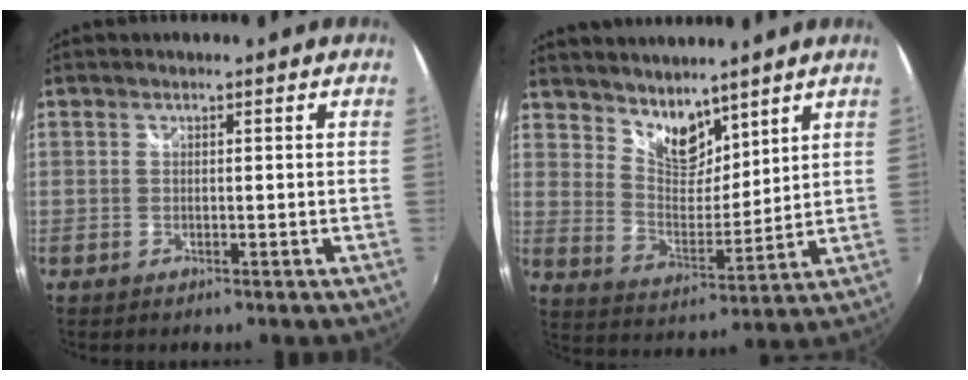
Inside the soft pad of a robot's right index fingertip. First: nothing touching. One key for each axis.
{"total": 9.1, "fx": 7.5, "fy": 3.9, "fz": 3.4, "tx": -0.050, "ty": 0.002, "tz": 0.141}